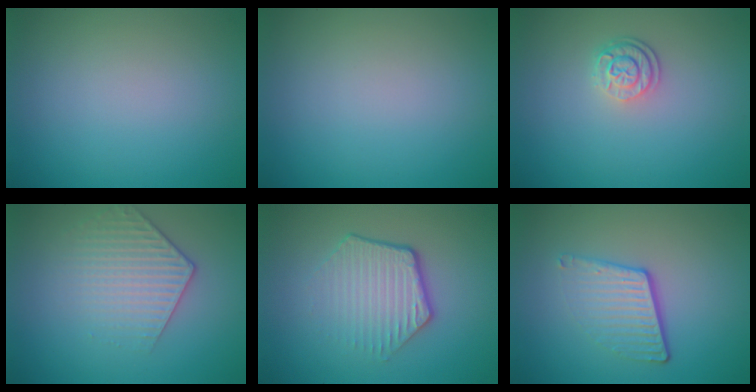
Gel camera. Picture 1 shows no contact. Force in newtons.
{"total": 0.0}
{"total": 2.5, "press": 1.9, "slide": 1.6}
{"total": 3.2, "press": 2.9, "slide": 1.2}
{"total": 4.3, "press": 3.1, "slide": 2.9}
{"total": 4.0, "press": 2.6, "slide": 3.0}